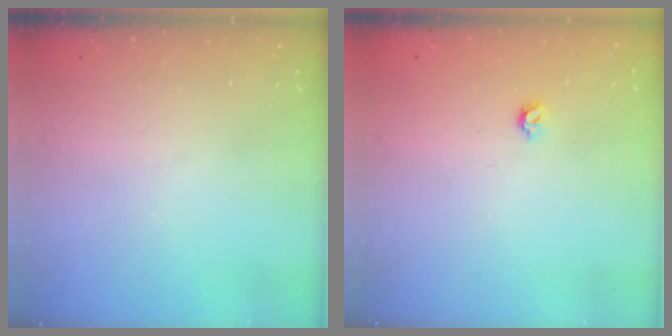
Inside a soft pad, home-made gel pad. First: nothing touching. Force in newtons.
{"total": 3.9, "press": 3.8, "slide": 0.8}